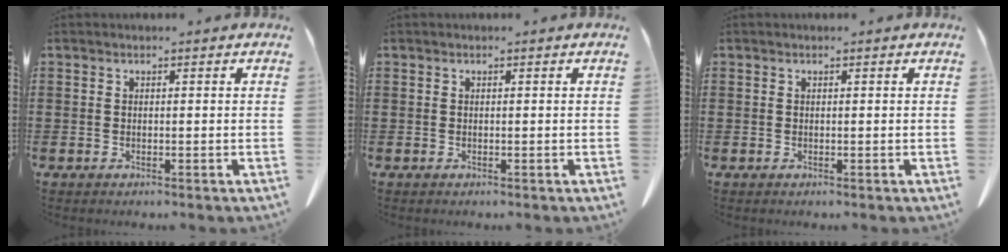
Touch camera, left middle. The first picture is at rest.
{"total": 0.0}
{"total": 0.0}